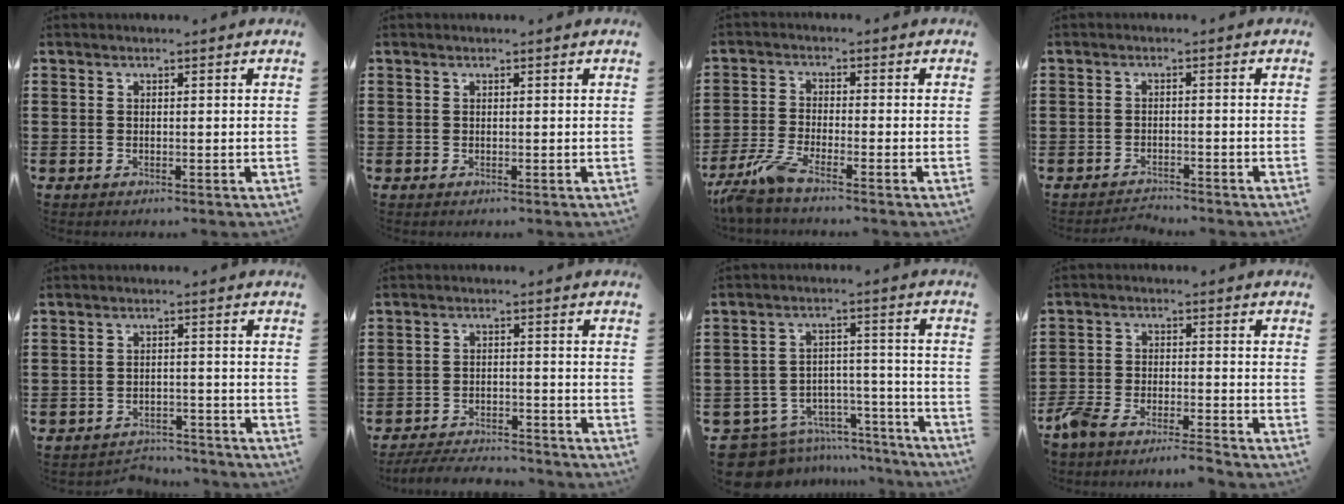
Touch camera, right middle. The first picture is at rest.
{"total": 0.0}
{"total": 4.8, "force": [-3.7, 0.2, 3.0], "torque": [-0.085, -0.017, -0.077]}
{"total": 1.4, "force": [-1.4, 0.0, 0.1], "torque": [-0.009, -0.001, -0.027]}
{"total": 2.9, "force": [-2.9, 0.3, 0.0], "torque": [-0.008, -0.003, -0.061]}
{"total": 4.2, "force": [-4.2, 0.3, 0.5], "torque": [-0.018, -0.002, -0.088]}
{"total": 9.4, "force": [-8.5, 3.5, 2.0], "torque": [-0.055, 0.026, -0.166]}
{"total": 5.1, "force": [-5.0, 0.3, 1.3], "torque": [-0.052, -0.007, -0.105]}